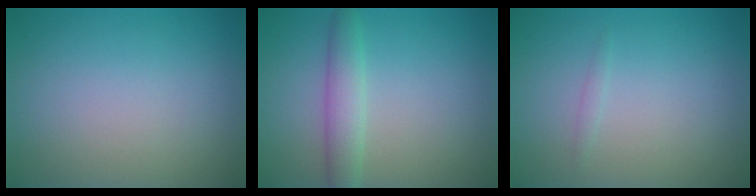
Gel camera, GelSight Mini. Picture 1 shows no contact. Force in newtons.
{"total": 2.7, "press": 2.7, "slide": 0.1}
{"total": 0.6, "press": 0.6, "slide": 0.0}